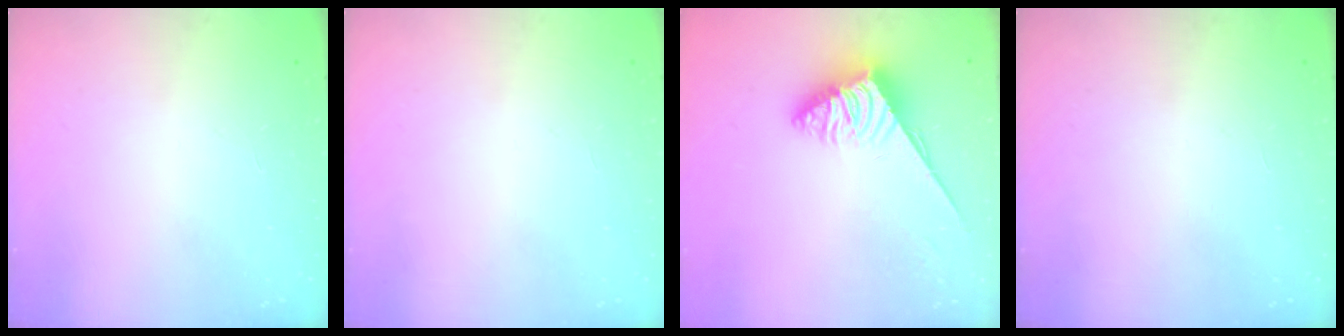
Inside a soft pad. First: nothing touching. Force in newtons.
{"total": 0.0}
{"total": 3.6, "press": 3.6, "slide": 0.6}
{"total": 0.0}